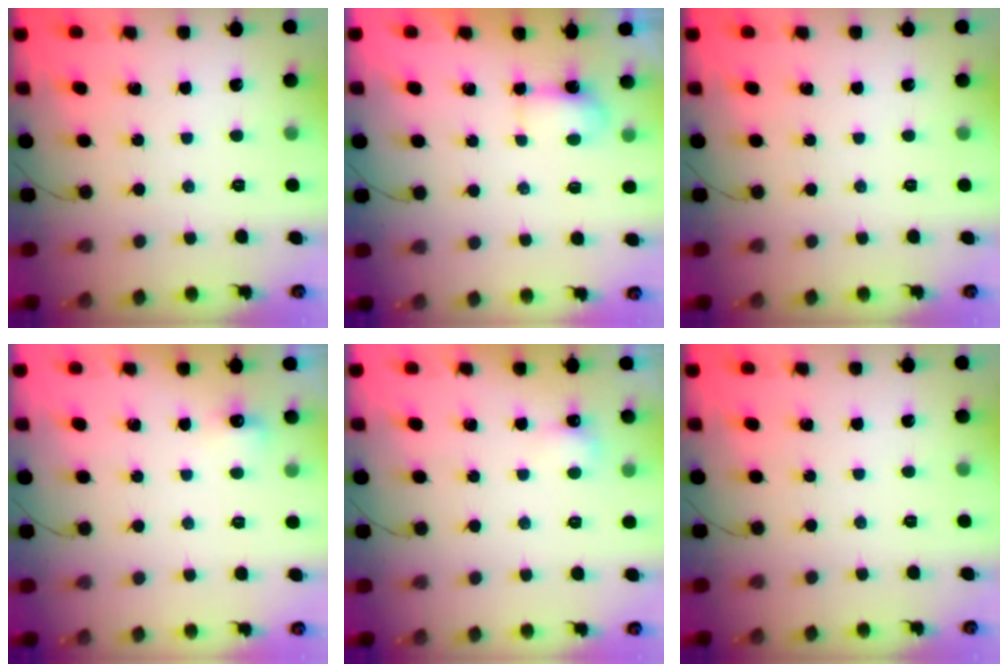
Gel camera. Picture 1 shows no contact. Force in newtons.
{"total": 3.8, "press": 3.7, "slide": 1.0}
{"total": 0.0}
{"total": 3.5, "press": 3.3, "slide": 1.1}
{"total": 3.0, "press": 3.0, "slide": 0.6}
{"total": 0.0}